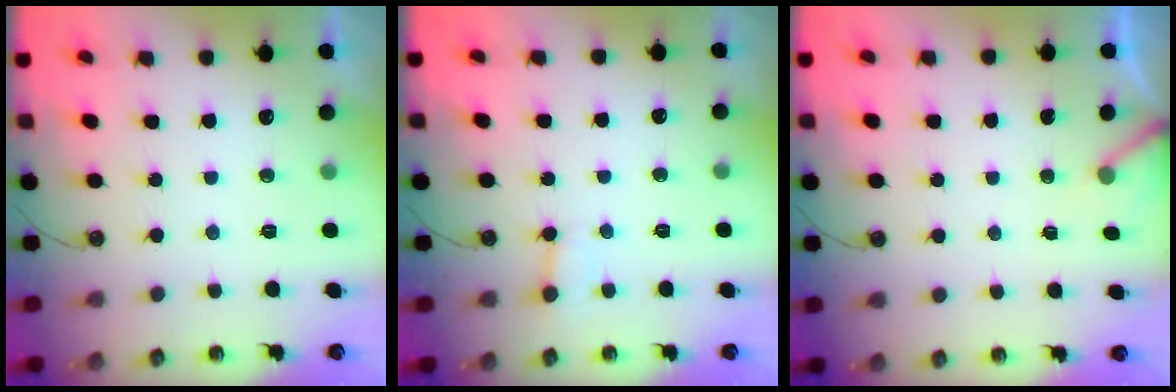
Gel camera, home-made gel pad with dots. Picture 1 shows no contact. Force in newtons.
{"total": 2.1, "press": 2.1, "slide": 0.1}
{"total": 3.0, "press": 3.0, "slide": 0.3}